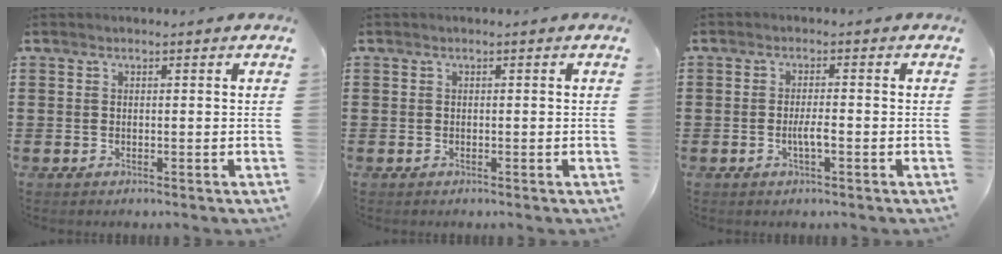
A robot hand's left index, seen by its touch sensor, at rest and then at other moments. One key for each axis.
{"total": 0.0}
{"total": 2.7, "fx": -0.8, "fy": 0.6, "fz": 2.6, "tx": -0.053, "ty": 0.000, "tz": -0.016}